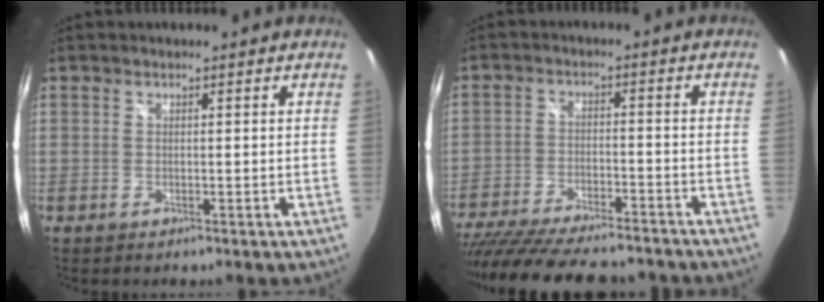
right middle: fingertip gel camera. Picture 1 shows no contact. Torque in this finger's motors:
{"motor_torque": [1.18, -0.96, 0.29, 0.21]}